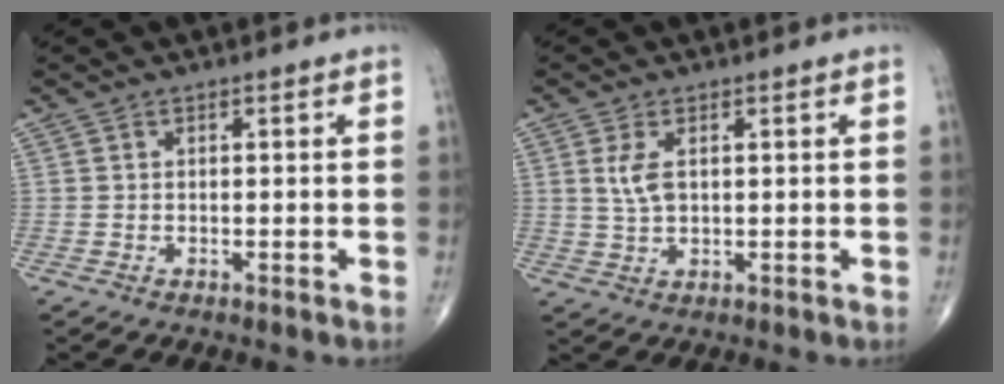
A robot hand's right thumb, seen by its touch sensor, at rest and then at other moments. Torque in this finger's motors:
{"motor_torque": [-0.16, 0.28, 0.63, 0.18, 0.00]}